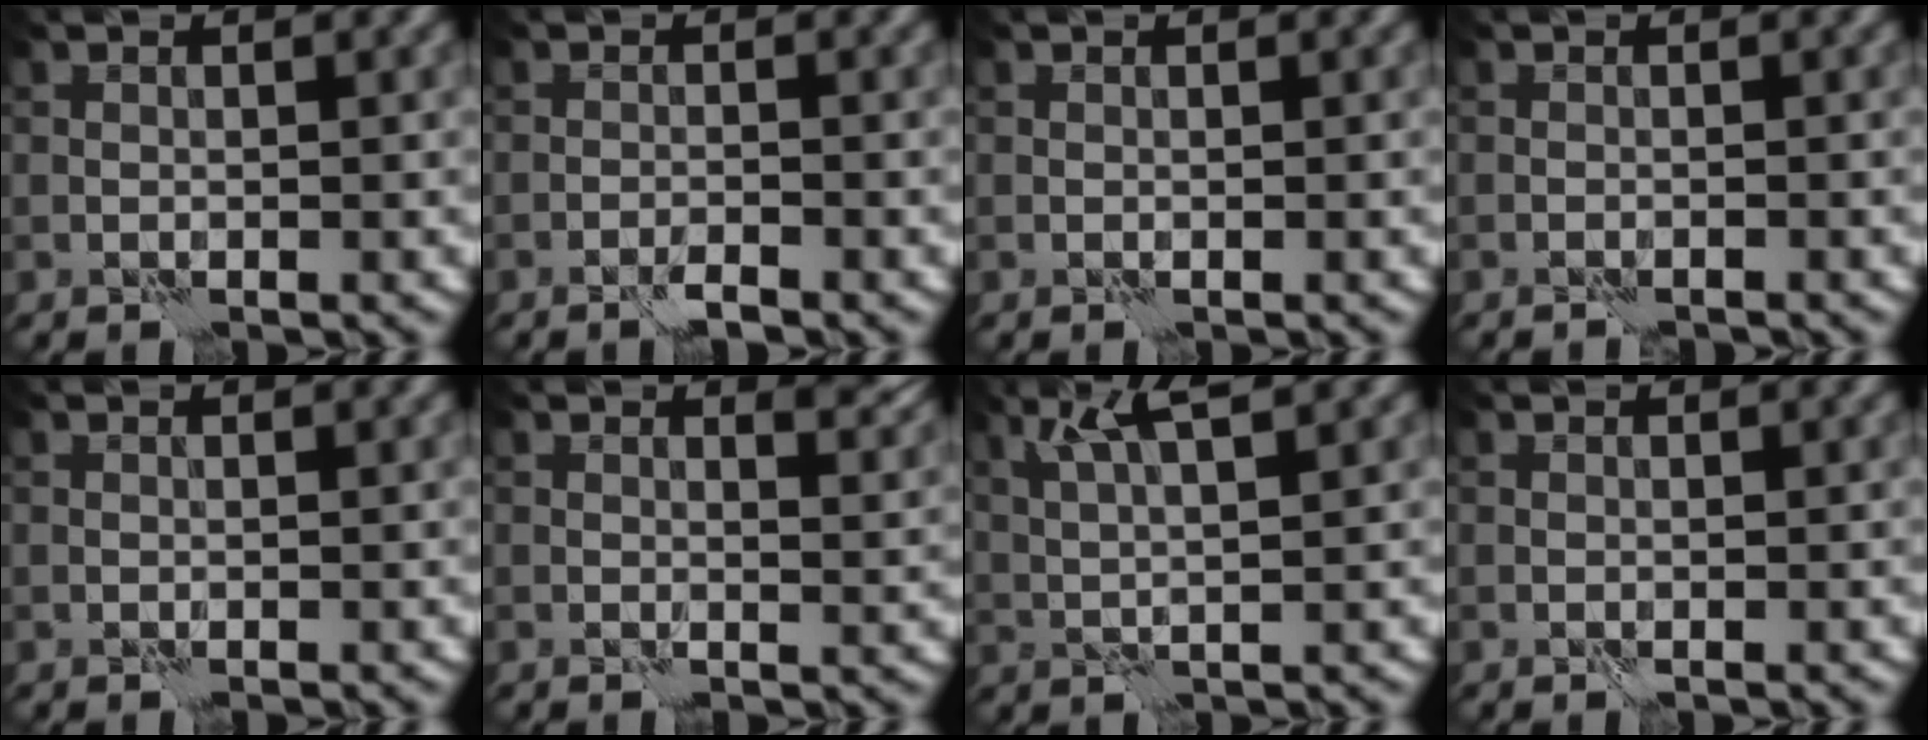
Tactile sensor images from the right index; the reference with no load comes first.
{"total": 1.3, "force": [-1.1, 0.1, 0.7], "torque": [-0.006, 0.007, -0.022]}
{"total": 0.0}
{"total": 1.0, "force": [-0.9, 0.1, 0.2], "torque": [0.002, 0.002, -0.016]}
{"total": 0.0}
{"total": 2.2, "force": [1.5, 0.8, 1.5], "torque": [-0.015, -0.005, 0.024]}
{"total": 4.1, "force": [2.2, 0.5, 3.4], "torque": [-0.069, 0.006, 0.047]}
{"total": 0.0}